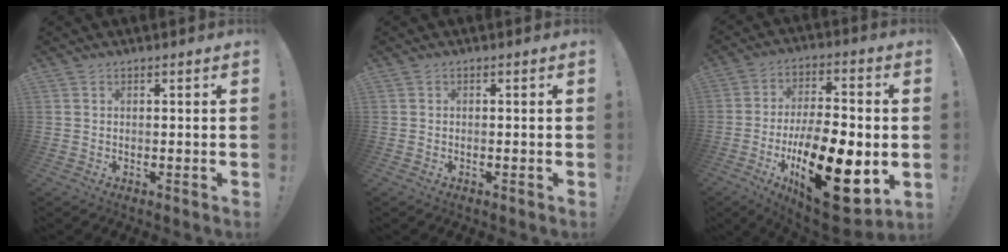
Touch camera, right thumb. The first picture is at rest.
{"total": 0.0}
{"total": 25.5, "force": [-6.5, 11.3, 21.9], "torque": [-0.370, 0.034, -0.093]}